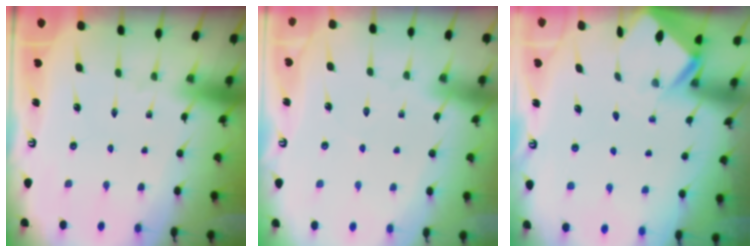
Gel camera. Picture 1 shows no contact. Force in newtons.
{"total": 2.1, "press": 2.1, "slide": 0.3}
{"total": 2.6, "press": 2.6, "slide": 0.1}